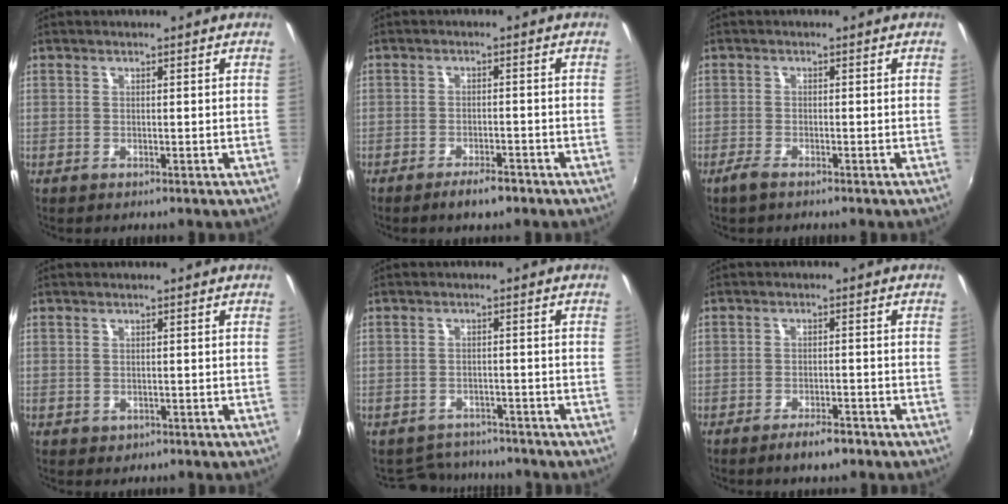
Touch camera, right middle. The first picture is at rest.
{"total": 4.3, "force": [-3.3, 1.2, 2.6], "torque": [-0.057, -0.005, -0.053]}
{"total": 2.2, "force": [-1.7, 0.5, 1.2], "torque": [-0.034, -0.005, -0.036]}
{"total": 1.0, "force": [-0.3, 0.9, 0.3], "torque": [-0.004, -0.004, -0.003]}
{"total": 7.3, "force": [-6.7, 2.7, 1.0], "torque": [-0.036, 0.004, -0.099]}
{"total": 4.4, "force": [-3.4, 1.2, 2.5], "torque": [-0.057, -0.004, -0.054]}